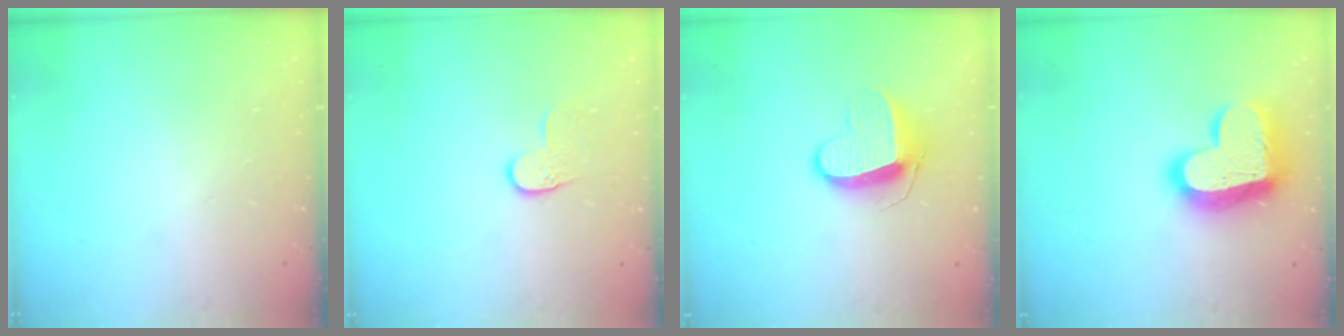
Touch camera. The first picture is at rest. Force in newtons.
{"total": 5.4, "press": 5.4, "slide": 0.3}
{"total": 9.2, "press": 9.2, "slide": 0.3}
{"total": 19.8, "press": 19.8, "slide": 1.5}